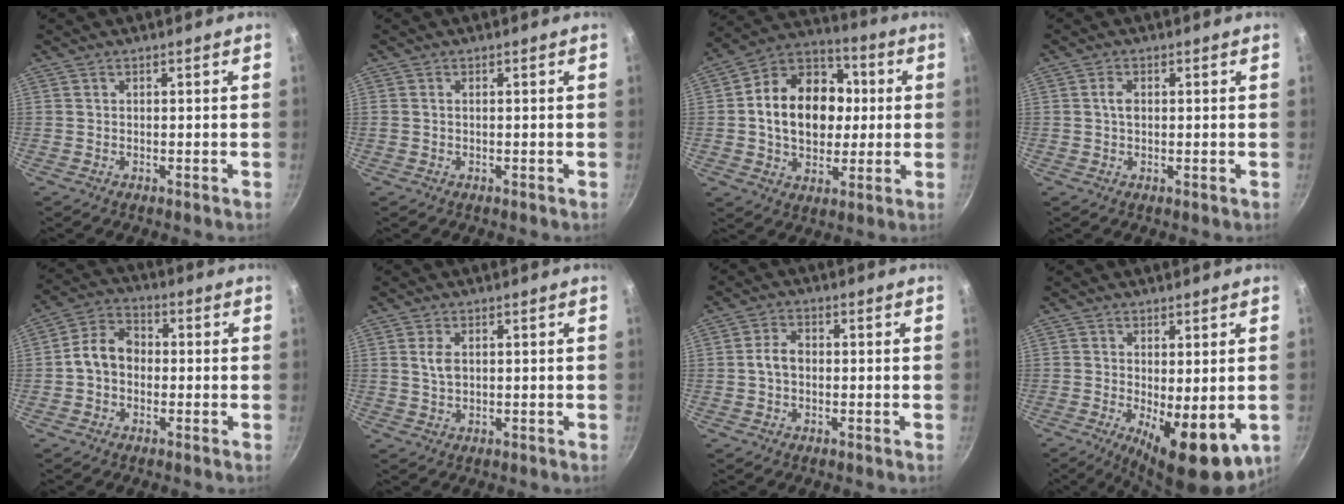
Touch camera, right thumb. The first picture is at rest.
{"total": 0.8, "force": [0.0, 0.6, 0.6], "torque": [-0.017, 0.005, 0.003]}
{"total": 18.6, "force": [1.2, 13.5, 12.7], "torque": [-0.167, 0.024, 0.015]}
{"total": 2.3, "force": [0.3, 1.3, 1.8], "torque": [-0.033, -0.001, 0.003]}
{"total": 8.2, "force": [-0.7, 6.2, 5.2], "torque": [-0.080, 0.030, -0.027]}
{"total": 3.1, "force": [0.7, 1.8, 2.4], "torque": [-0.046, -0.002, 0.017]}
{"total": 4.0, "force": [-0.2, 2.8, 2.8], "torque": [-0.051, 0.014, -0.010]}
{"total": 13.1, "force": [-3.7, 4.9, 11.5], "torque": [-0.158, -0.026, -0.038]}